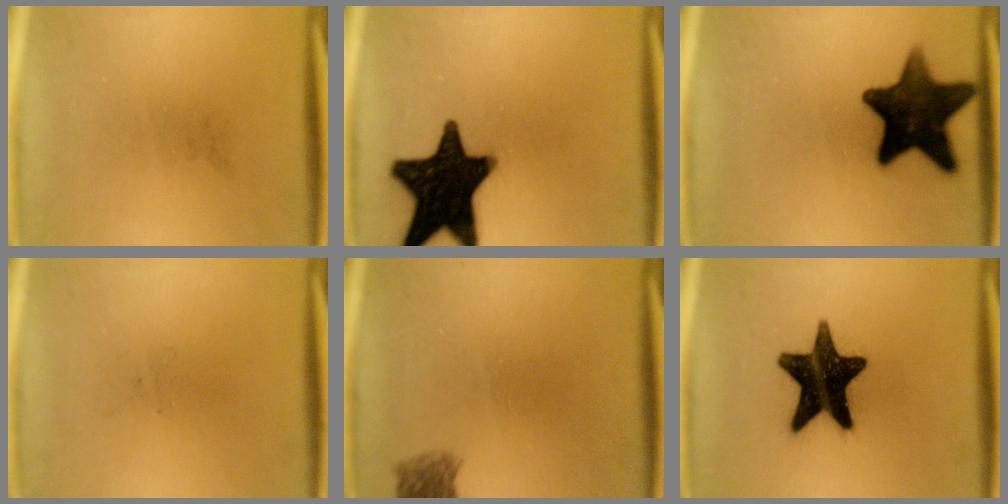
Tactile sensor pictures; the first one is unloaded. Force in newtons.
{"total": 19.3}
{"total": 15.5}
{"total": 0.0}
{"total": 2.6}
{"total": 17.4}